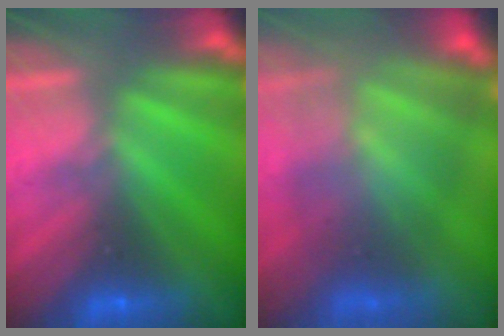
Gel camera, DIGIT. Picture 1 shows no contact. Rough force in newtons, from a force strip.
{"total": 6.5}